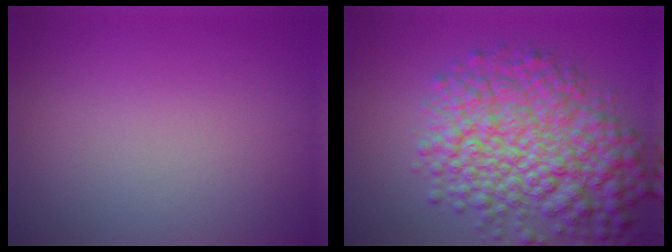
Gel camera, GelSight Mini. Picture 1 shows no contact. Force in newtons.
{"total": 10.3, "press": 10.2, "slide": 0.3}